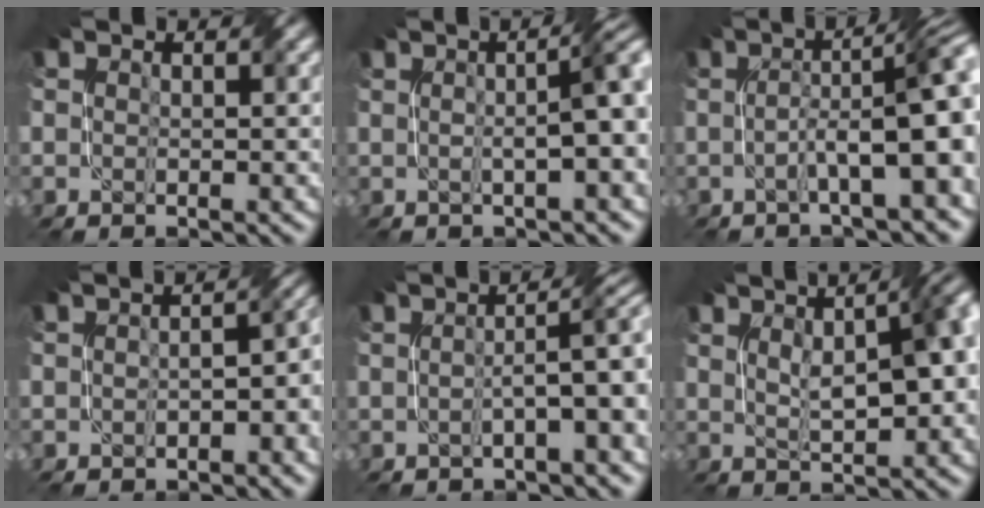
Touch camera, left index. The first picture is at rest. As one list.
[{"total": 5.8, "force": [0.7, 1.2, 5.6], "torque": [-0.060, 0.017, 0.006]}, {"total": 8.6, "force": [-0.7, 1.8, 8.3], "torque": [-0.122, 0.022, -0.016]}, {"total": 4.9, "force": [-1.4, 2.2, 4.2], "torque": [-0.037, 0.001, -0.018]}, {"total": 5.0, "force": [-0.4, 1.0, 4.9], "torque": [-0.068, 0.016, -0.011]}, {"total": 9.1, "force": [2.0, 3.4, 8.2], "torque": [-0.102, 0.023, 0.022]}]